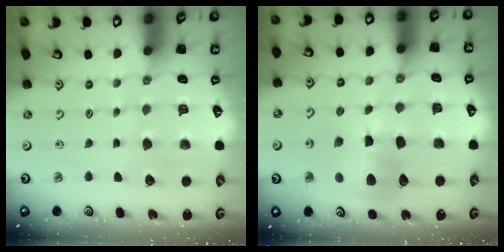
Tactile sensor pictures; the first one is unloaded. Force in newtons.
{"total": 11.8, "press": 11.7, "slide": 1.9}